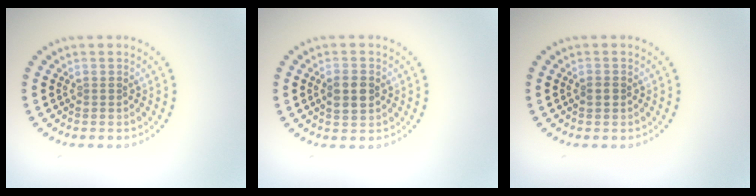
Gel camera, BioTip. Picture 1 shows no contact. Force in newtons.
{"total": 2.2, "press": 2.2, "slide": 0.2}
{"total": 1.1, "press": 1.1, "slide": 0.2}